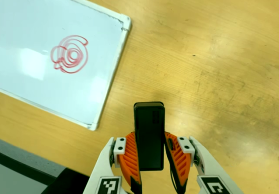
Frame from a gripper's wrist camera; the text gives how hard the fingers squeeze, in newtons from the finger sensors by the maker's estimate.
{"total": 3.9, "left": 2.7, "right": 5.1}